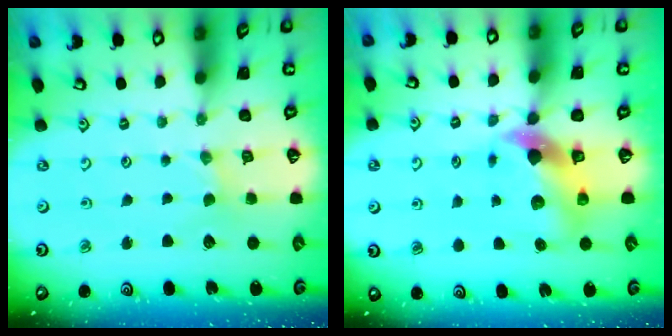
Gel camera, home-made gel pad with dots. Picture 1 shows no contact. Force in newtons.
{"total": 8.2, "press": 8.1, "slide": 1.2}